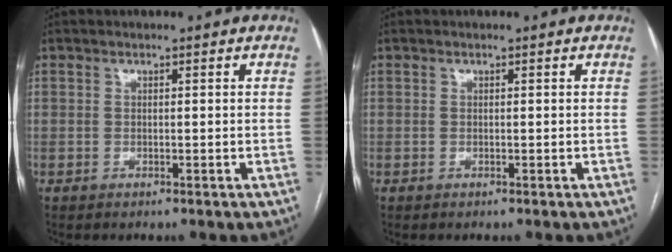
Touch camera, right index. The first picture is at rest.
{"total": 0.0}